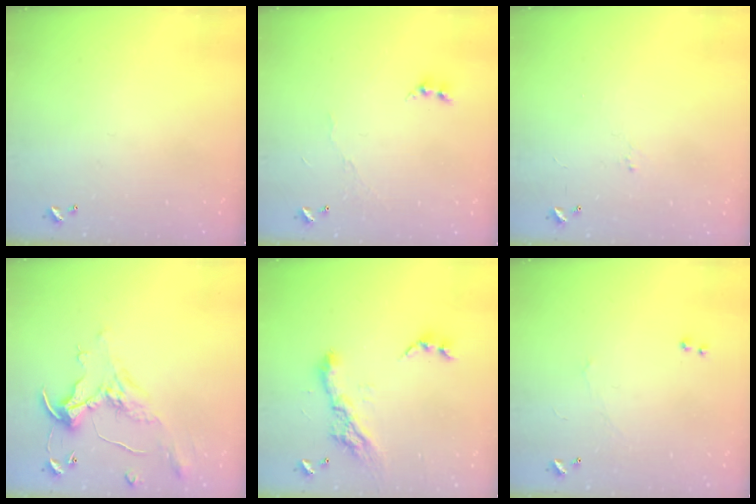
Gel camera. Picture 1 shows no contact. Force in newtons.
{"total": 5.2, "press": 5.2, "slide": 0.3}
{"total": 0.6, "press": 0.2, "slide": 0.6}
{"total": 1.7, "press": 1.3, "slide": 1.2}
{"total": 11.7, "press": 11.7, "slide": 0.7}
{"total": 1.3, "press": 1.1, "slide": 0.5}